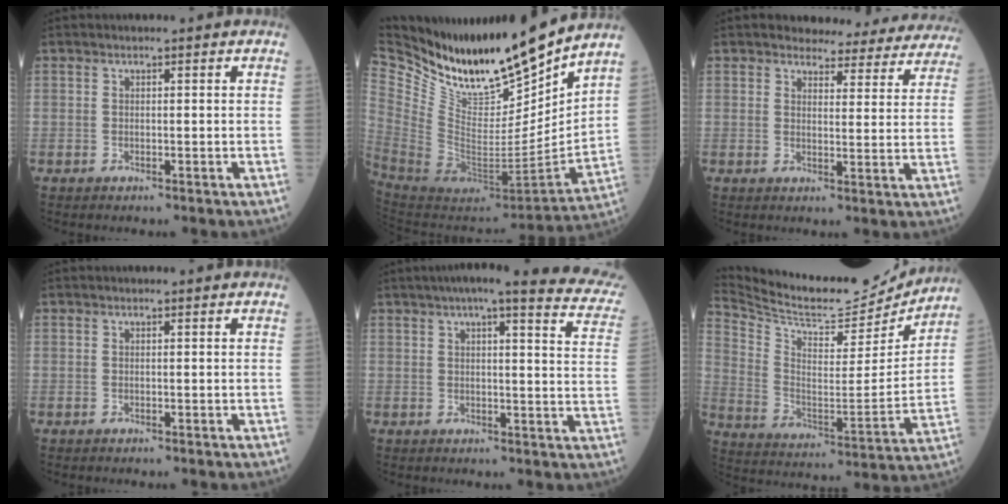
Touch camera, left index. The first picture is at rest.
{"total": 20.1, "force": [18.0, 3.7, 8.1], "torque": [-0.158, -0.060, 0.328]}
{"total": 15.6, "force": [14.7, 4.5, 2.8], "torque": [0.000, -0.036, 0.146]}
{"total": 0.0}
{"total": 19.7, "force": [16.8, 1.8, 10.3], "torque": [-0.130, -0.018, 0.183]}
{"total": 19.9, "force": [19.1, 3.2, 4.5], "torque": [-0.101, -0.043, 0.295]}